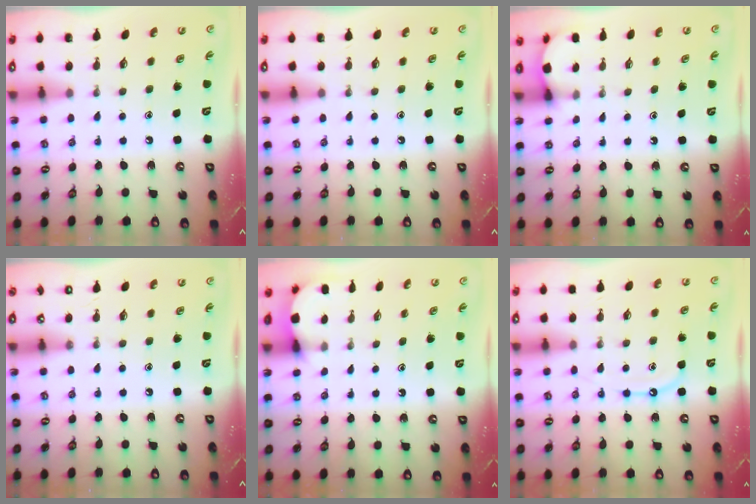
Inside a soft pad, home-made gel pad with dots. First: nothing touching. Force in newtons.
{"total": 0.0}
{"total": 1.9, "press": 1.9, "slide": 0.2}
{"total": 0.0}
{"total": 2.1, "press": 2.1, "slide": 0.1}
{"total": 9.4, "press": 9.3, "slide": 1.0}